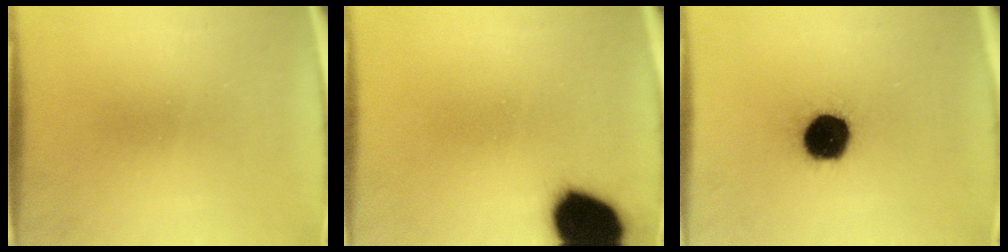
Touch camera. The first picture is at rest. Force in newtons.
{"total": 19.7}
{"total": 14.8}